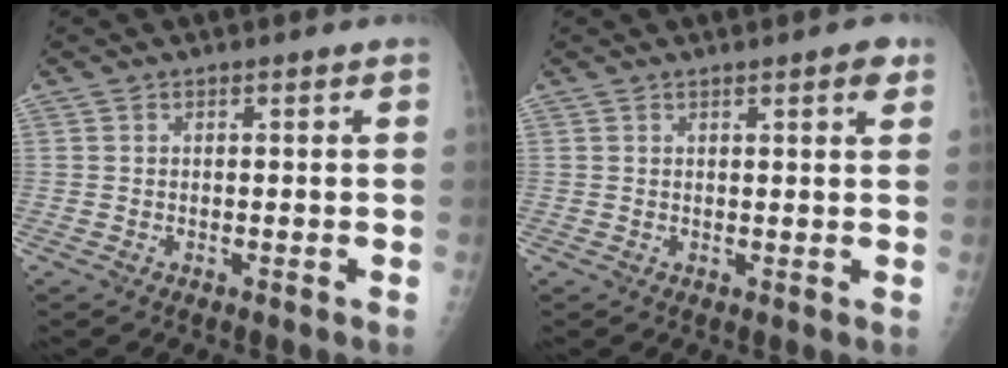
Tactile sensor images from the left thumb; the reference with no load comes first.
{"total": 2.8, "force": [1.7, 0.7, 2.1], "torque": [-0.021, -0.006, 0.019]}